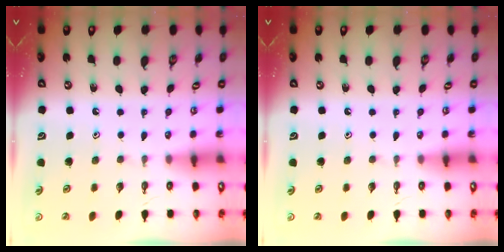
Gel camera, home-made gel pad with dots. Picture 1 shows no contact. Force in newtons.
{"total": 0.0}